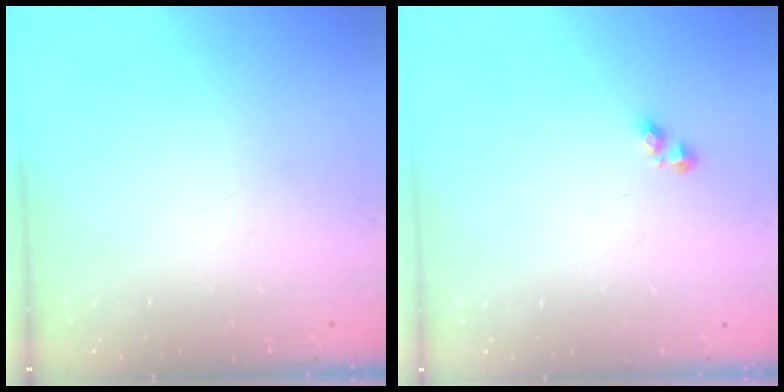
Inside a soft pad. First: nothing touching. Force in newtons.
{"total": 2.7, "press": 2.7, "slide": 0.4}